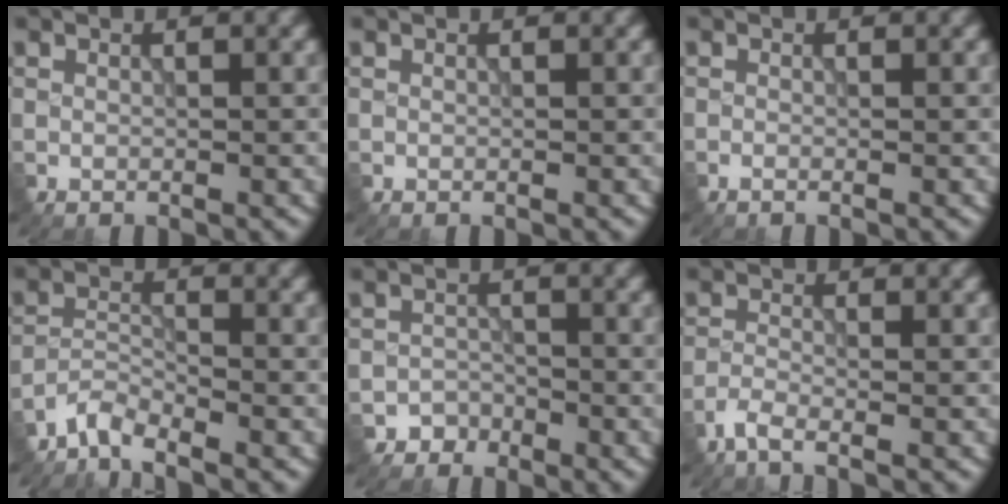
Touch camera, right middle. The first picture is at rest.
{"total": 0.0}
{"total": 0.5, "force": [-0.4, 0.0, 0.3], "torque": [-0.006, -0.003, -0.008]}
{"total": 2.6, "force": [-2.5, 0.2, 0.7], "torque": [-0.012, 0.001, -0.058]}
{"total": 1.6, "force": [-1.3, 0.7, -0.4], "torque": [0.016, 0.005, -0.025]}
{"total": 2.1, "force": [-1.7, 0.2, 1.2], "torque": [-0.028, -0.005, -0.045]}